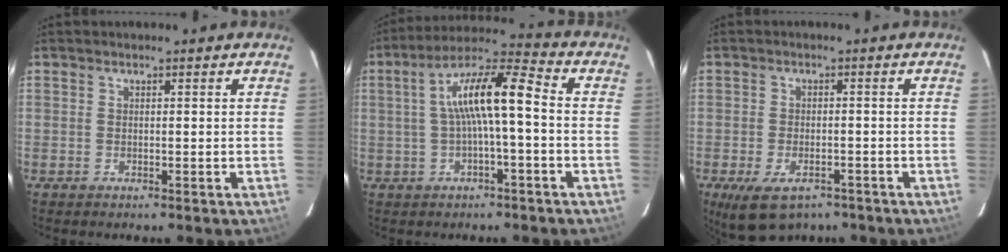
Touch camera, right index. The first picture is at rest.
{"total": 10.9, "force": [-0.3, 1.8, 10.8], "torque": [-0.199, 0.028, -0.006]}
{"total": 8.2, "force": [-5.3, 4.1, 4.8], "torque": [-0.100, -0.023, -0.082]}